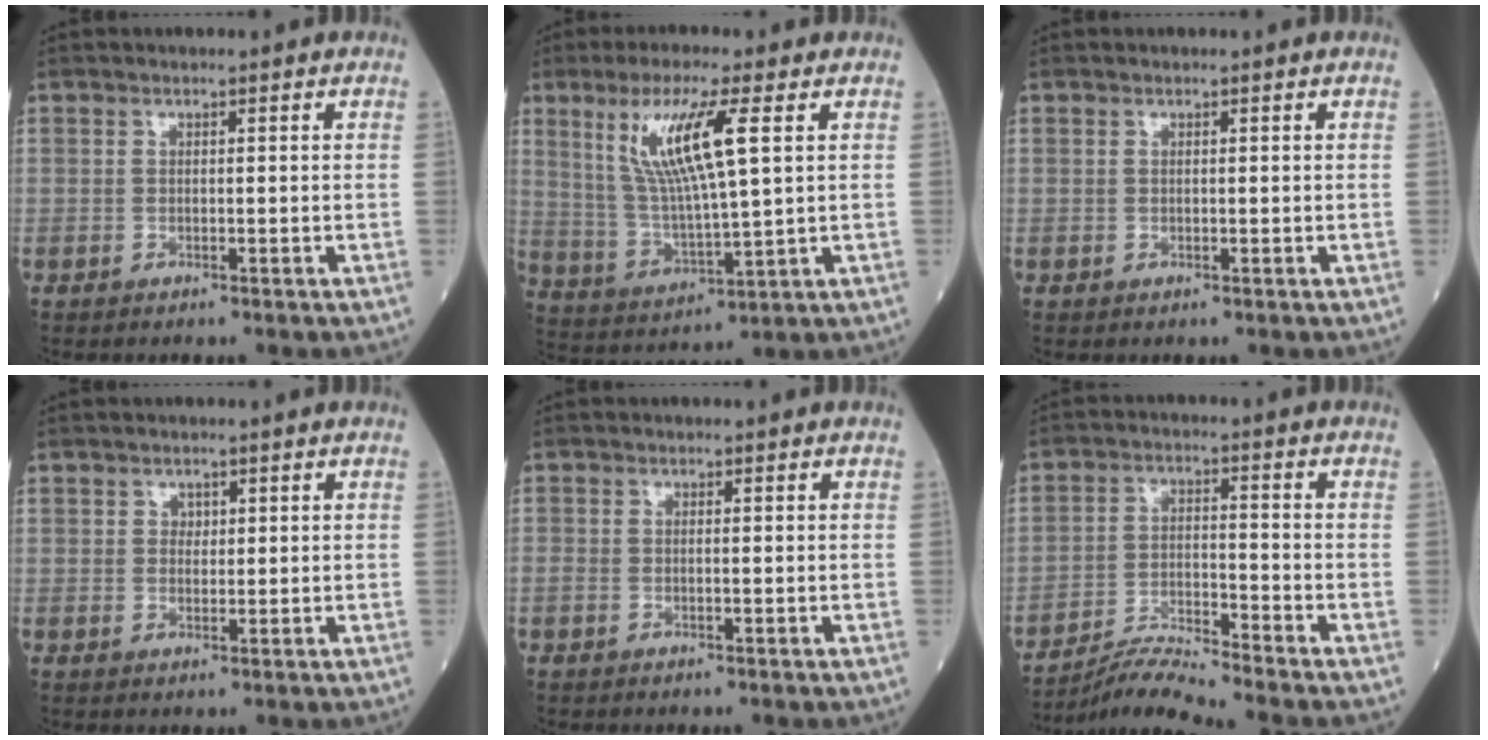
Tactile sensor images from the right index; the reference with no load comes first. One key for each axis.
{"total": 12.0, "fx": 4.4, "fy": 0.9, "fz": 11.1, "tx": -0.232, "ty": -0.002, "tz": 0.089}
{"total": 0.0}
{"total": 1.3, "fx": 0.6, "fy": 1.1, "fz": 0.6, "tx": -0.006, "ty": -0.001, "tz": 0.010}
{"total": 0.5, "fx": -0.2, "fy": 0.3, "fz": 0.4, "tx": -0.009, "ty": 0.002, "tz": -0.002}
{"total": 6.7, "fx": -6.3, "fy": -2.1, "fz": 0.9, "tx": -0.026, "ty": -0.012, "tz": -0.116}